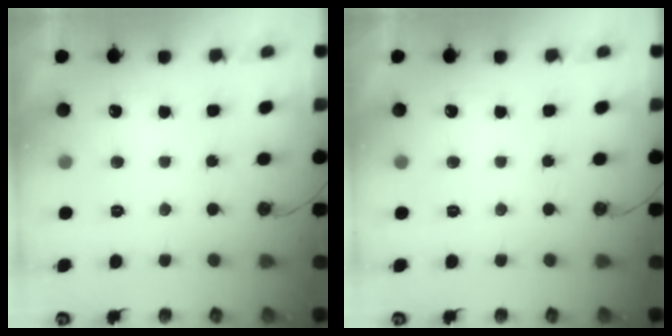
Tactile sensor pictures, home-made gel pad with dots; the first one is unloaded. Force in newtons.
{"total": 0.0}